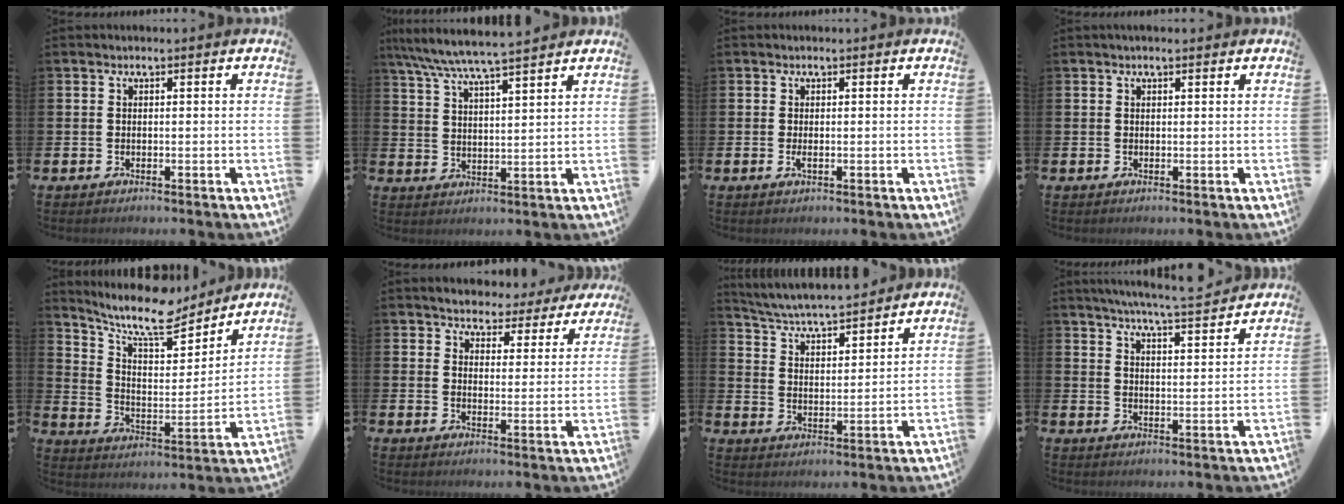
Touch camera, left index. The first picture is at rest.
{"total": 10.0, "force": [9.2, 0.8, 3.9], "torque": [-0.118, -0.059, 0.156]}
{"total": 0.8, "force": [-0.1, 0.1, 0.7], "torque": [-0.020, 0.001, 0.000]}
{"total": 0.8, "force": [0.7, 0.2, 0.4], "torque": [0.002, -0.002, 0.010]}
{"total": 11.3, "force": [9.9, 2.9, 4.8], "torque": [-0.114, -0.065, 0.171]}
{"total": 4.1, "force": [3.9, 1.2, 0.0], "torque": [-0.019, -0.027, 0.065]}
{"total": 5.4, "force": [5.3, 0.1, 1.0], "torque": [-0.046, -0.041, 0.092]}
{"total": 6.6, "force": [6.3, -0.4, 1.8], "torque": [-0.042, -0.043, 0.109]}